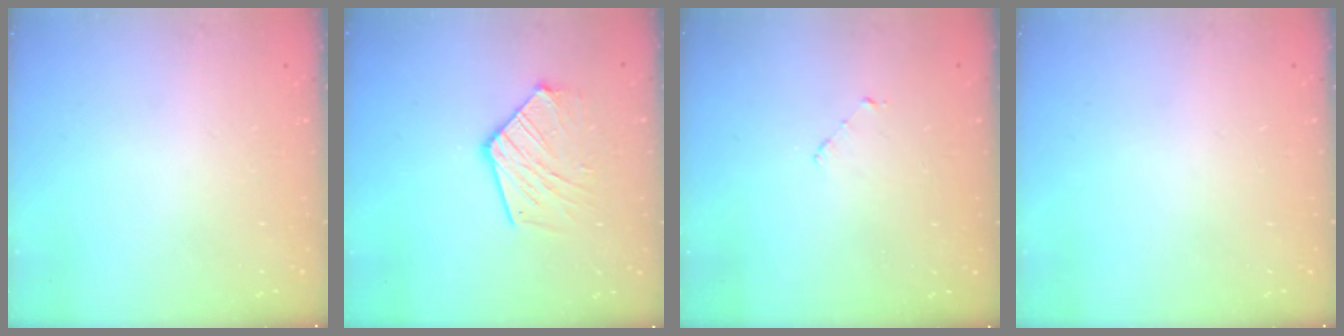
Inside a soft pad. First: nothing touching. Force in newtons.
{"total": 12.3, "press": 12.3, "slide": 1.3}
{"total": 2.5, "press": 2.5, "slide": 0.2}
{"total": 0.0}